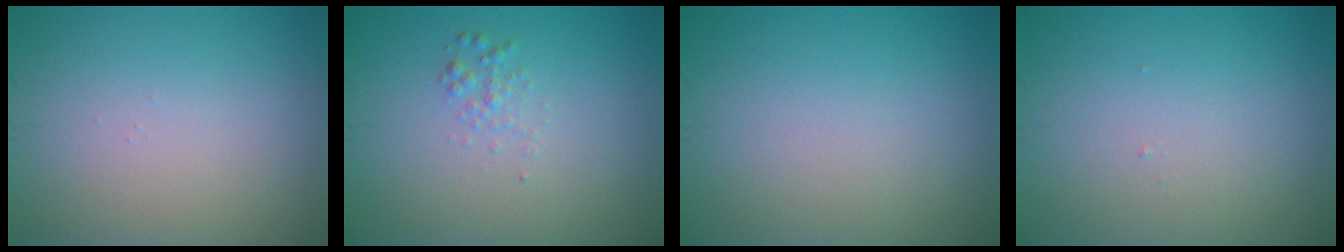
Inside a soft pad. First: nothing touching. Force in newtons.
{"total": 1.0, "press": 1.0, "slide": 0.0}
{"total": 0.0}
{"total": 0.0}